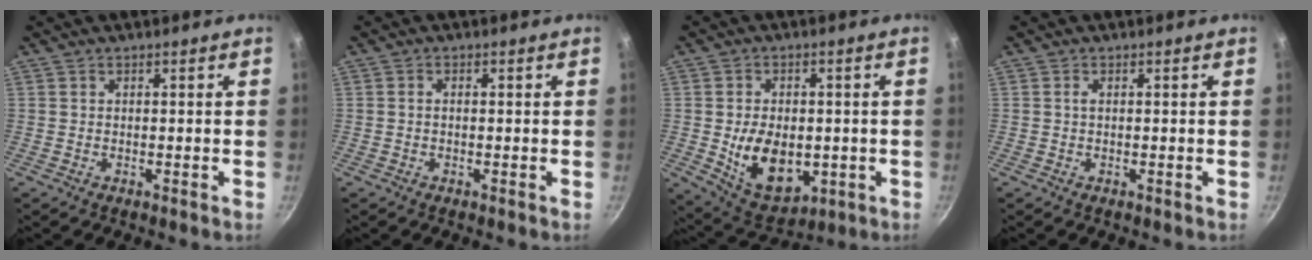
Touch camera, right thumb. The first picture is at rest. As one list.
[{"total": 0.9, "force": [-0.1, 0.5, 0.7], "torque": [-0.014, 0.005, -0.002]}, {"total": 13.0, "force": [-1.6, 8.8, 9.5], "torque": [-0.125, -0.010, -0.005]}, {"total": 0.6, "force": [0.1, 0.2, 0.6], "torque": [-0.012, 0.002, 0.000]}]